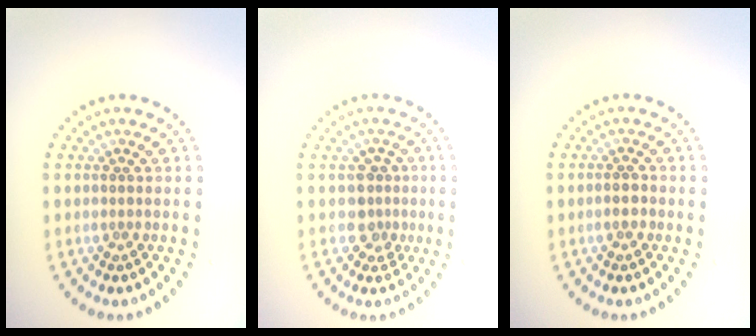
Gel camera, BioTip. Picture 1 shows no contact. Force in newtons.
{"total": 2.2, "press": 1.8, "slide": 1.4}
{"total": 1.1, "press": 1.1, "slide": 0.4}